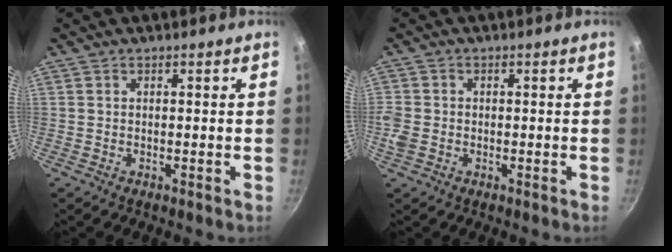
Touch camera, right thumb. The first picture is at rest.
{"total": 3.7, "force": [-0.8, 2.9, 2.1], "torque": [-0.055, 0.004, -0.016]}